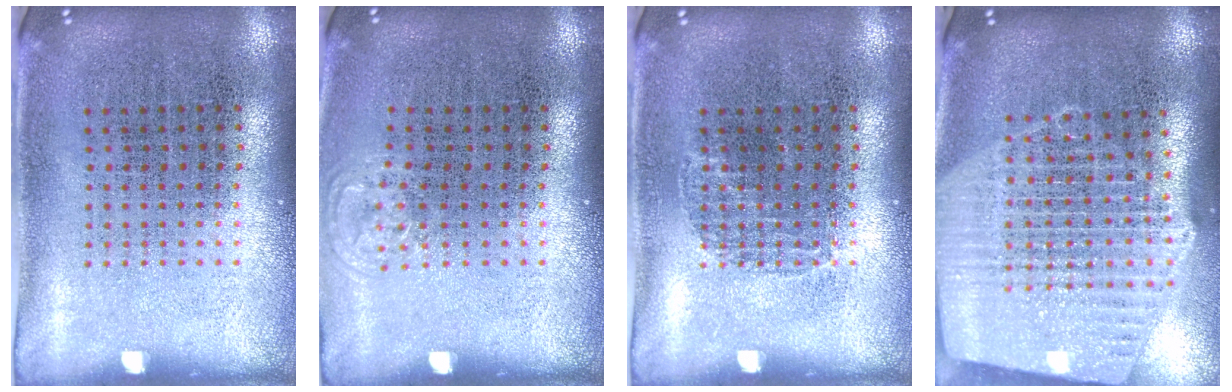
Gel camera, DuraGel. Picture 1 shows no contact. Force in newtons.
{"total": 0.5, "press": 0.5, "slide": 0.1}
{"total": 0.5, "press": 0.5, "slide": 0.1}
{"total": 2.6, "press": 2.2, "slide": 1.3}